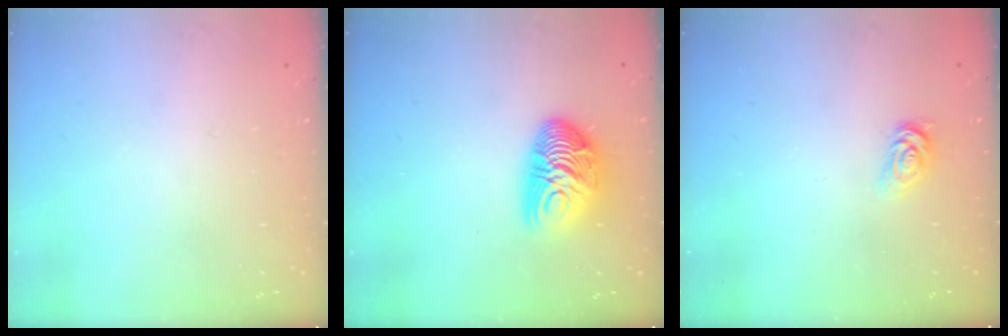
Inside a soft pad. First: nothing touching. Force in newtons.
{"total": 12.5, "press": 12.5, "slide": 0.3}
{"total": 2.5, "press": 2.5, "slide": 0.4}